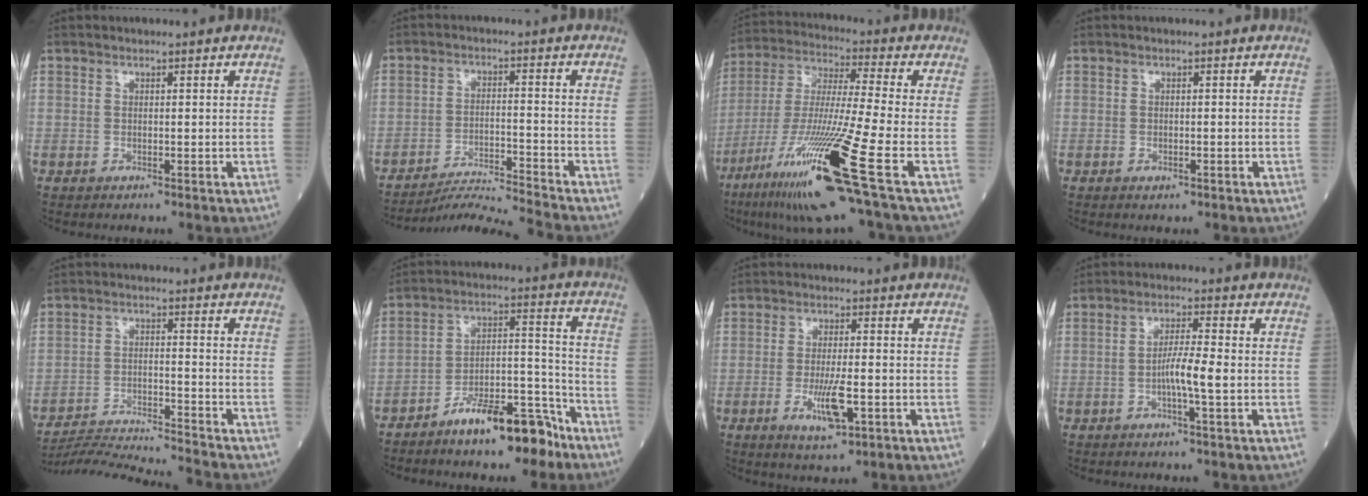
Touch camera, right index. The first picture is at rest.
{"total": 9.8, "force": [-9.2, -3.3, 1.0], "torque": [-0.012, -0.007, -0.163]}
{"total": 19.9, "force": [-9.8, -1.2, 17.3], "torque": [-0.346, -0.050, -0.185]}
{"total": 0.9, "force": [-0.5, 0.5, 0.6], "torque": [-0.009, -0.001, -0.004]}
{"total": 13.0, "force": [-12.6, -2.1, 2.6], "torque": [-0.034, -0.009, -0.209]}
{"total": 11.6, "force": [-8.7, 3.2, 7.0], "torque": [-0.105, 0.027, -0.148]}
{"total": 6.6, "force": [-2.2, 1.4, 6.0], "torque": [-0.112, -0.010, -0.034]}
{"total": 4.6, "force": [-1.1, -0.2, 4.5], "torque": [-0.085, 0.004, -0.022]}